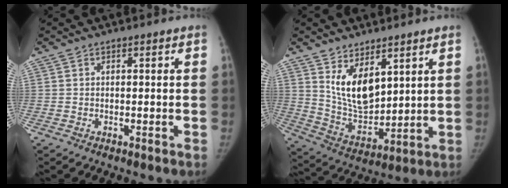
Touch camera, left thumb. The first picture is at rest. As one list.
[{"total": 10.9, "force": [5.3, 5.6, 7.7], "torque": [-0.102, -0.047, 0.116]}]